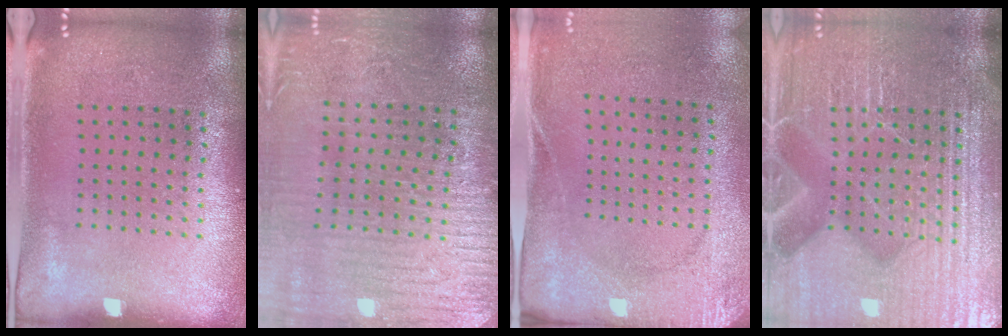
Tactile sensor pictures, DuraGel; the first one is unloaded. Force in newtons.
{"total": 3.1, "press": 3.1, "slide": 0.4}
{"total": 2.6, "press": 2.0, "slide": 1.6}
{"total": 7.6, "press": 7.5, "slide": 1.0}